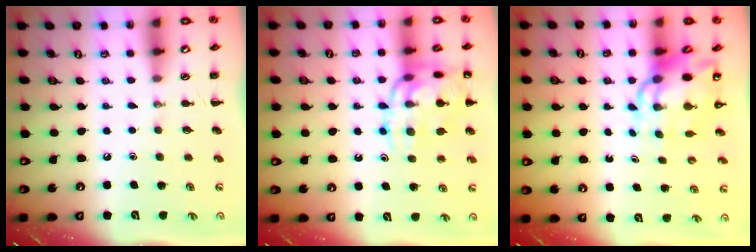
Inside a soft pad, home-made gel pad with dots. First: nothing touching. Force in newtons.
{"total": 16.7, "press": 16.5, "slide": 2.5}
{"total": 11.2, "press": 10.7, "slide": 3.1}